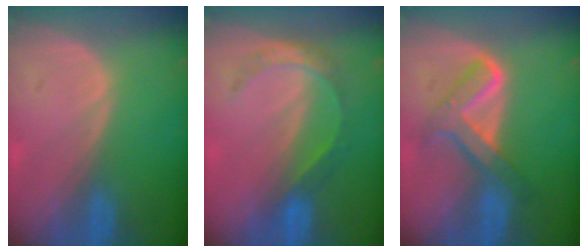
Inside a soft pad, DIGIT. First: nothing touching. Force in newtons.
{"total": 5.5, "press": 4.8, "slide": 2.8}
{"total": 6.1, "press": 6.1, "slide": 0.2}